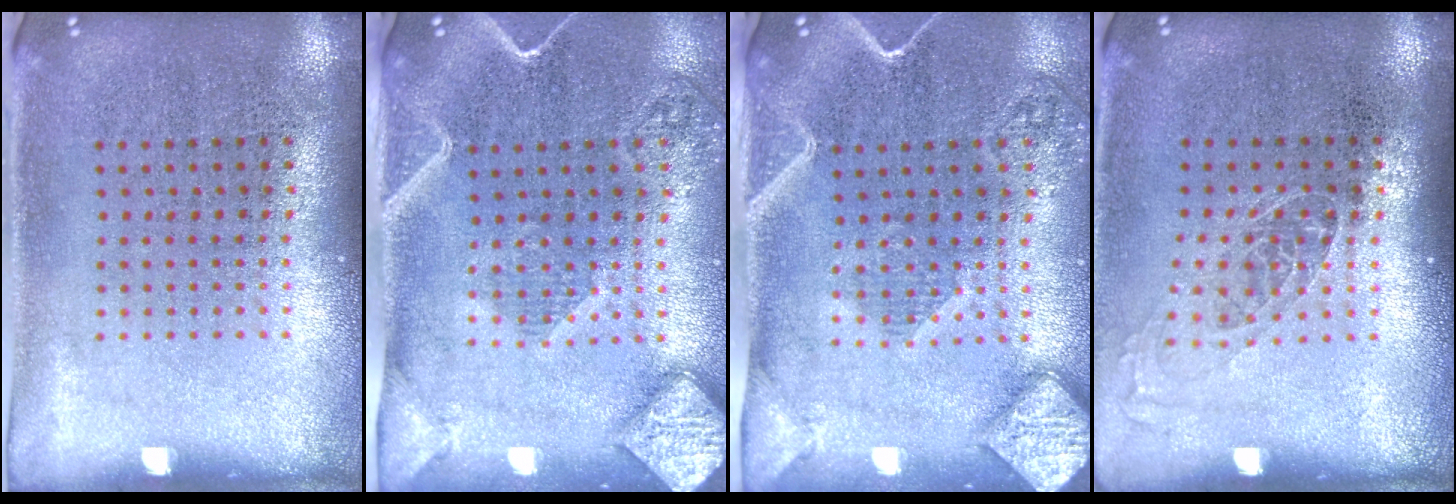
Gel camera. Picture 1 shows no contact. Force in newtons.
{"total": 2.6, "press": 2.1, "slide": 1.5}
{"total": 2.6, "press": 2.1, "slide": 1.5}
{"total": 1.0, "press": 0.9, "slide": 0.5}